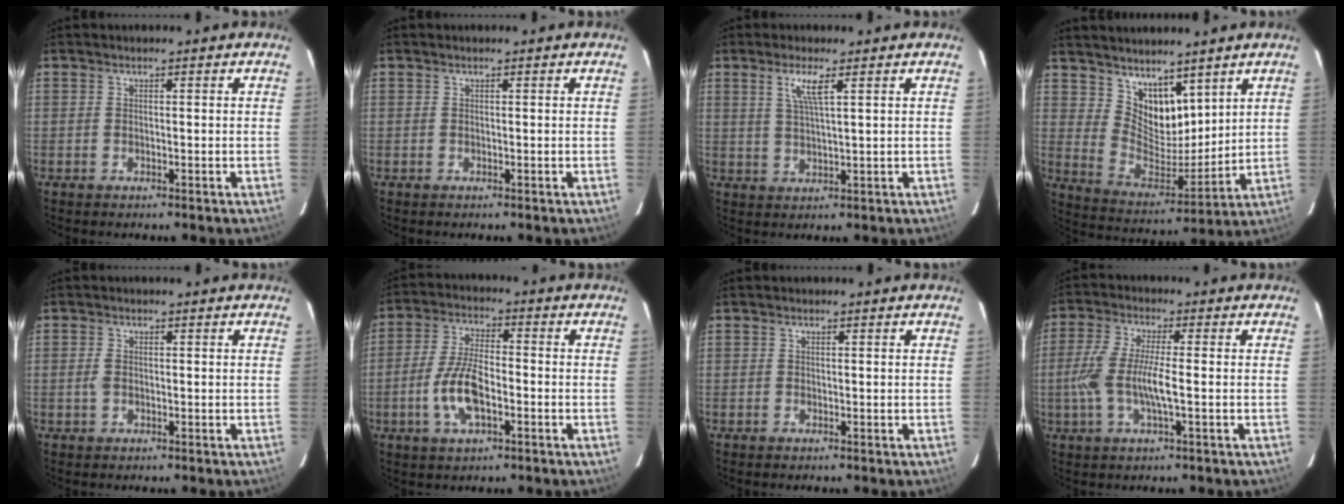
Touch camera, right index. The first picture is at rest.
{"total": 0.0}
{"total": 4.3, "force": [2.1, 0.1, 3.7], "torque": [-0.074, -0.002, 0.041]}
{"total": 11.1, "force": [7.9, 6.2, 4.8], "torque": [-0.080, -0.003, 0.161]}
{"total": 1.4, "force": [-0.2, 0.9, 1.0], "torque": [-0.024, 0.000, -0.004]}
{"total": 9.4, "force": [-3.1, 3.7, 8.0], "torque": [-0.169, 0.001, -0.059]}
{"total": 0.0}
{"total": 8.6, "force": [-1.6, 1.4, 8.3], "torque": [-0.177, -0.003, -0.032]}